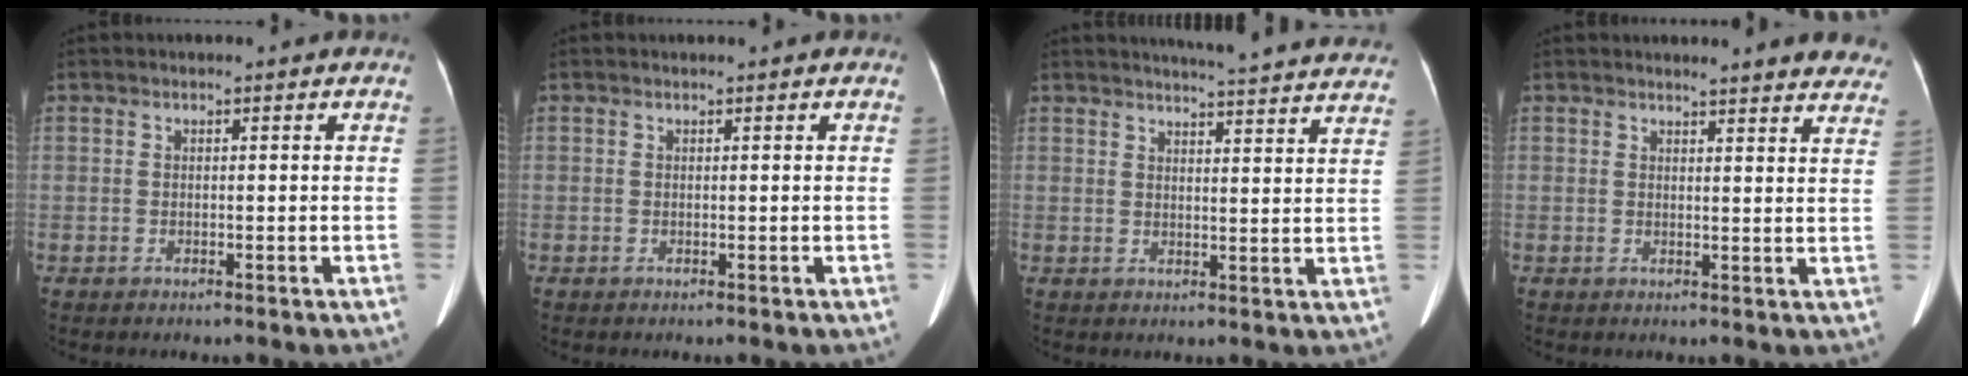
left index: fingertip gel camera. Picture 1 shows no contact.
{"total": 0.0}
{"total": 20.1, "force": [19.2, 1.1, 5.9], "torque": [-0.074, -0.049, 0.215]}
{"total": 12.5, "force": [11.8, 1.8, 3.6], "torque": [-0.018, -0.028, 0.110]}